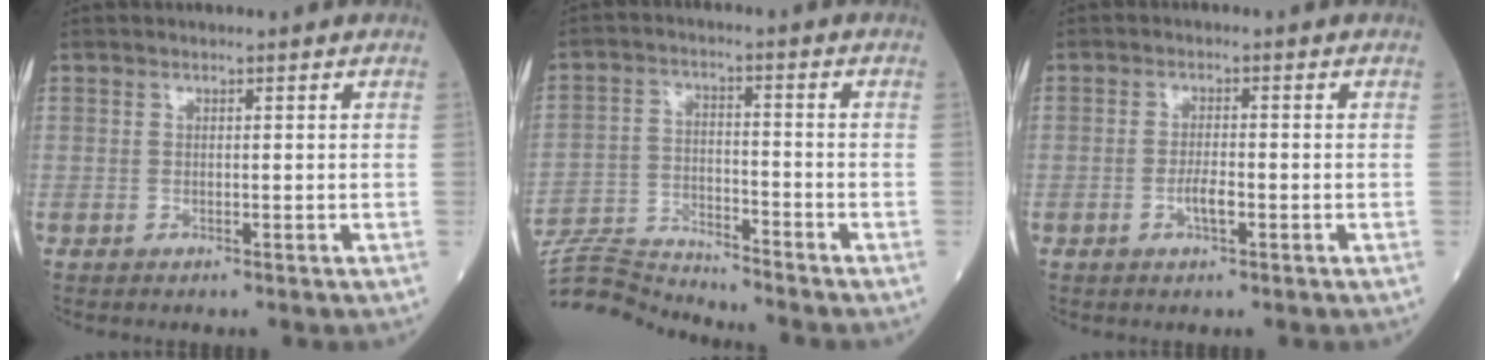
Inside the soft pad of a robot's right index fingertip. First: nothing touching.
{"total": 9.2, "force": [-9.0, -1.2, -0.9], "torque": [0.006, 0.010, -0.168]}
{"total": 2.8, "force": [-1.1, 0.6, 2.6], "torque": [-0.049, 0.001, -0.019]}